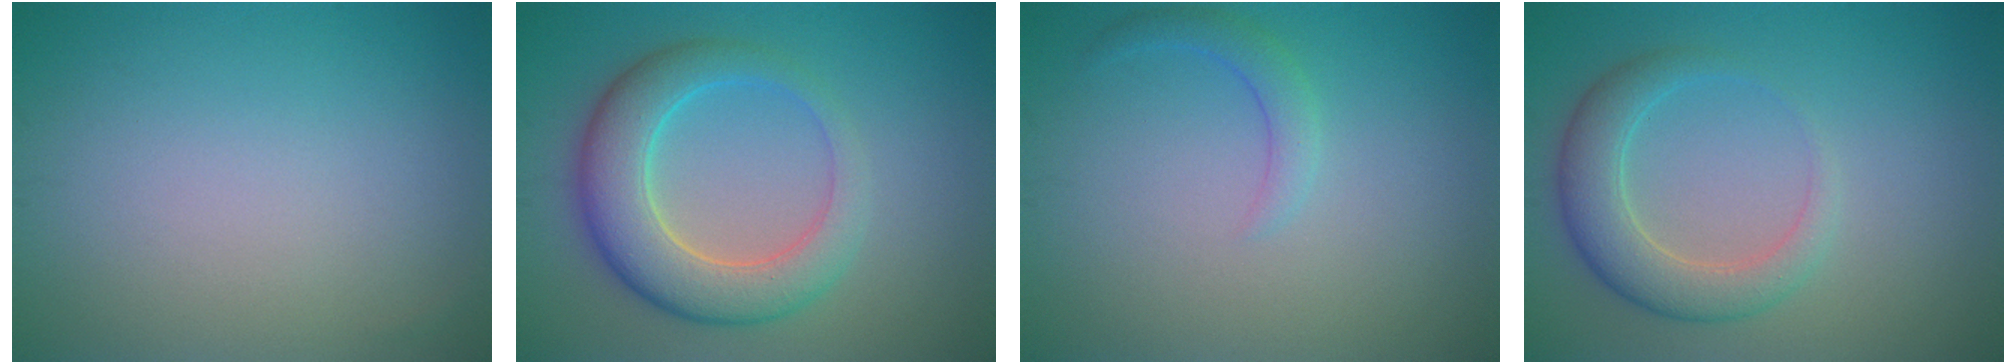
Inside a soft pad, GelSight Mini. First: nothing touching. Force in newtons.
{"total": 6.7, "press": 6.7, "slide": 0.4}
{"total": 1.6, "press": 1.6, "slide": 0.2}
{"total": 4.2, "press": 4.2, "slide": 0.2}